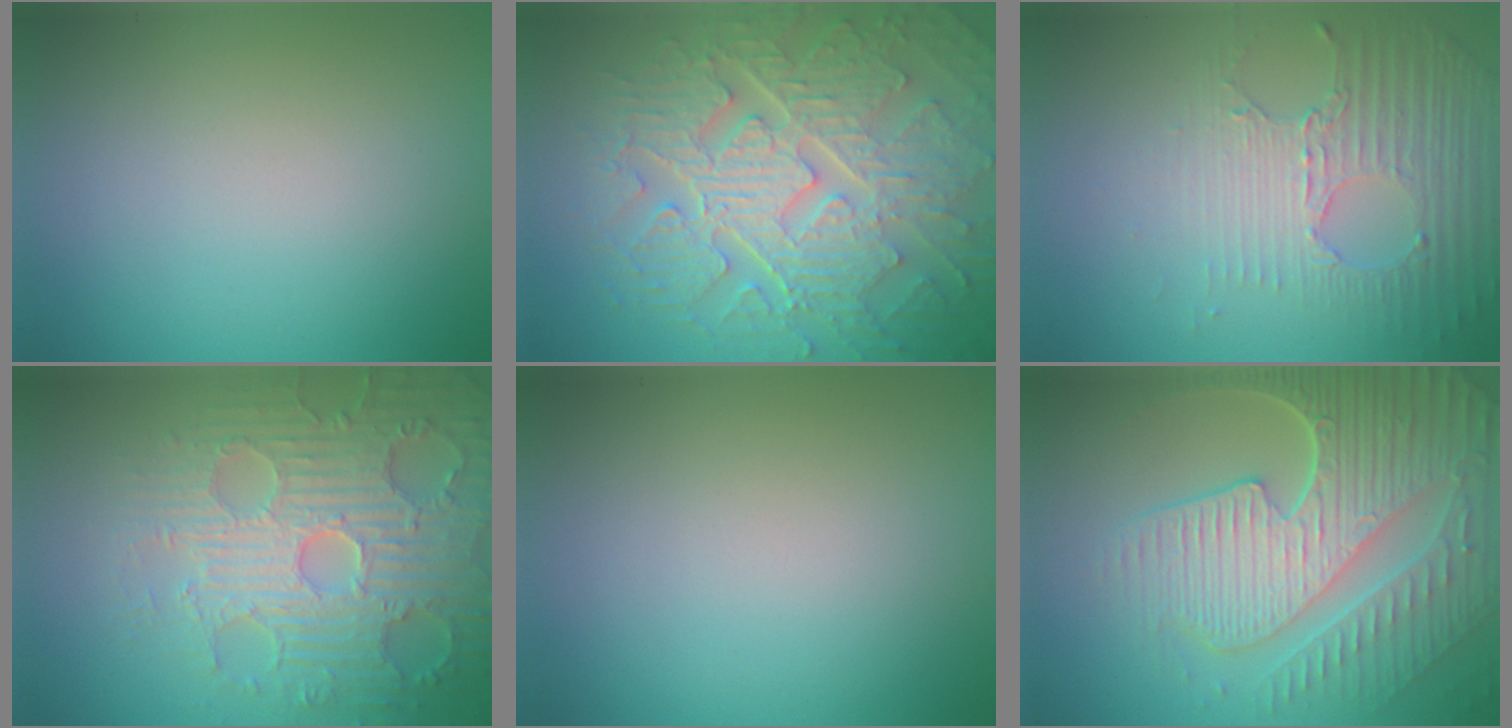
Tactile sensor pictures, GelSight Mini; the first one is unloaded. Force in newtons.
{"total": 10.4, "press": 7.0, "slide": 7.7}
{"total": 5.0, "press": 3.2, "slide": 3.8}
{"total": 7.5, "press": 6.1, "slide": 4.3}
{"total": 0.0}
{"total": 10.0, "press": 6.6, "slide": 7.5}